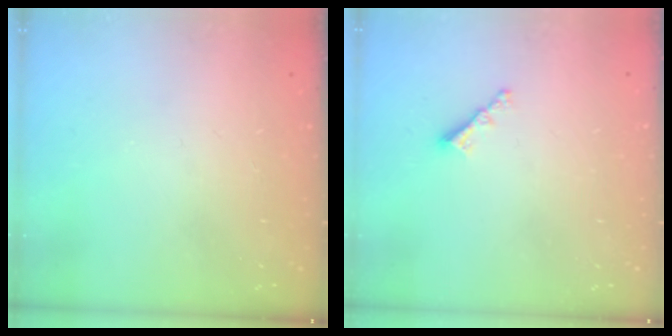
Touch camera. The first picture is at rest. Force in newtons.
{"total": 3.5, "press": 3.5, "slide": 0.3}